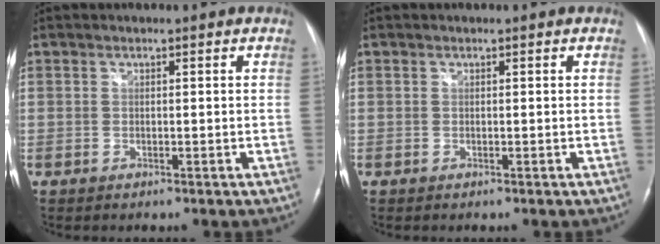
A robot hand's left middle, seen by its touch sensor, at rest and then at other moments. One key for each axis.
{"total": 0.0}